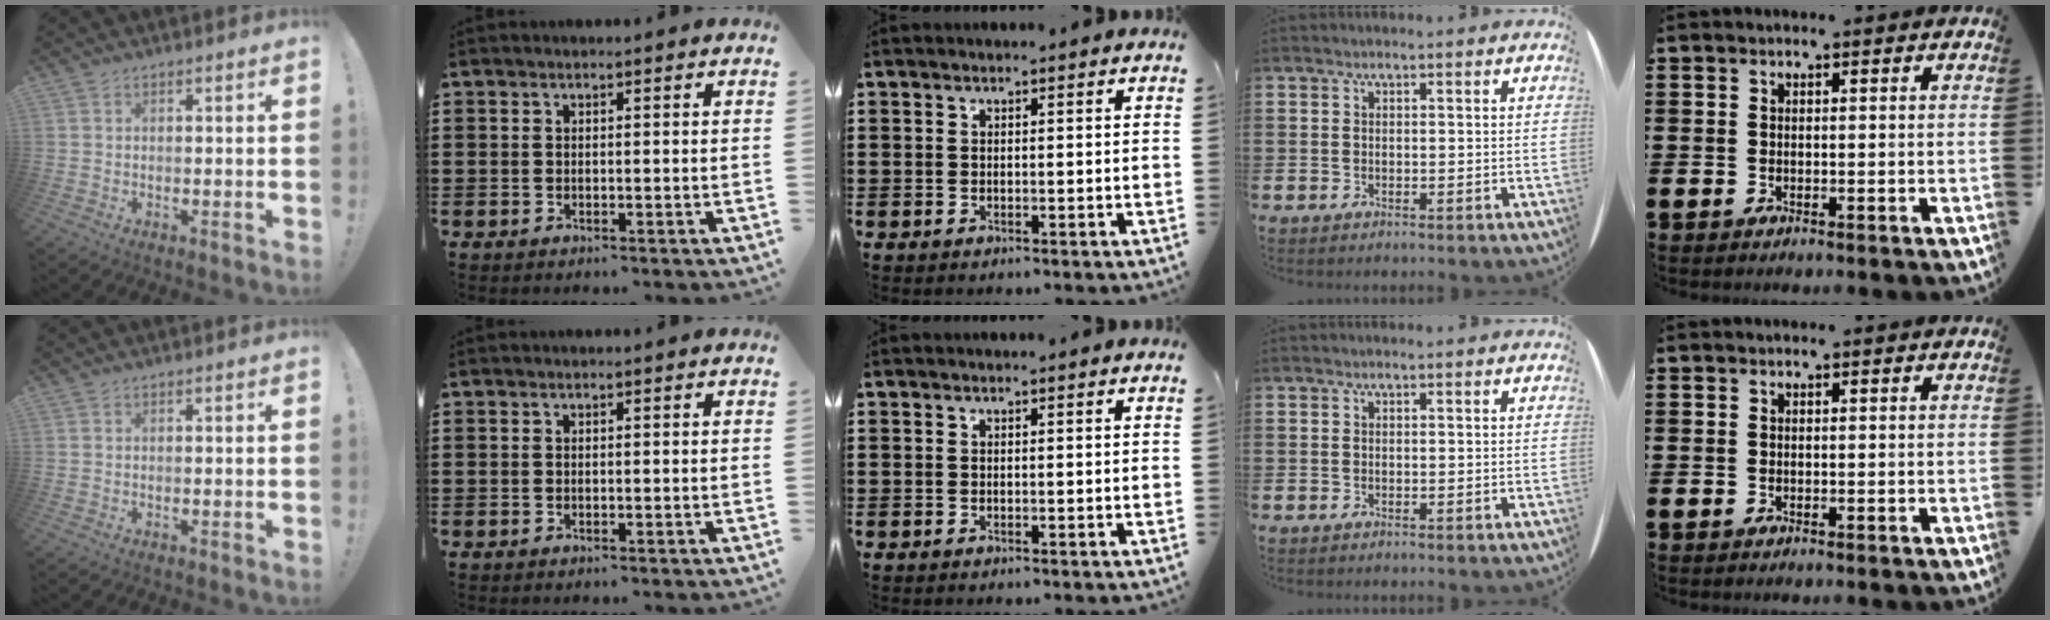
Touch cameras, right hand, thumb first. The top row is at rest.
{}